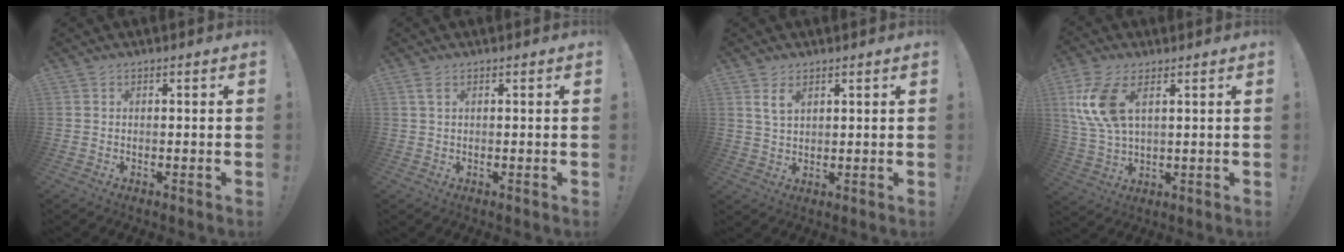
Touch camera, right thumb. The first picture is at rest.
{"total": 1.7, "force": [0.7, 0.5, 1.5], "torque": [-0.024, -0.001, 0.011]}
{"total": 4.6, "force": [2.6, 2.5, 2.9], "torque": [-0.047, -0.008, 0.048]}
{"total": 12.2, "force": [4.3, 6.1, 9.6], "torque": [-0.193, -0.015, 0.080]}